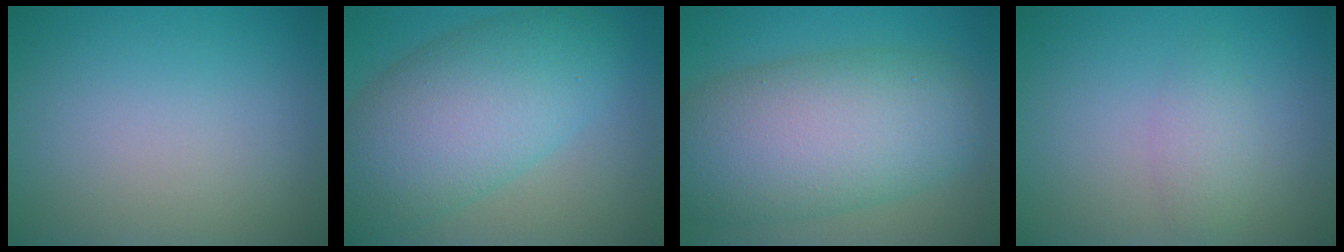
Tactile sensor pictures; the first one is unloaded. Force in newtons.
{"total": 10.0, "press": 10.0, "slide": 0.2}
{"total": 11.4, "press": 11.4, "slide": 0.3}
{"total": 1.8, "press": 1.8, "slide": 0.1}